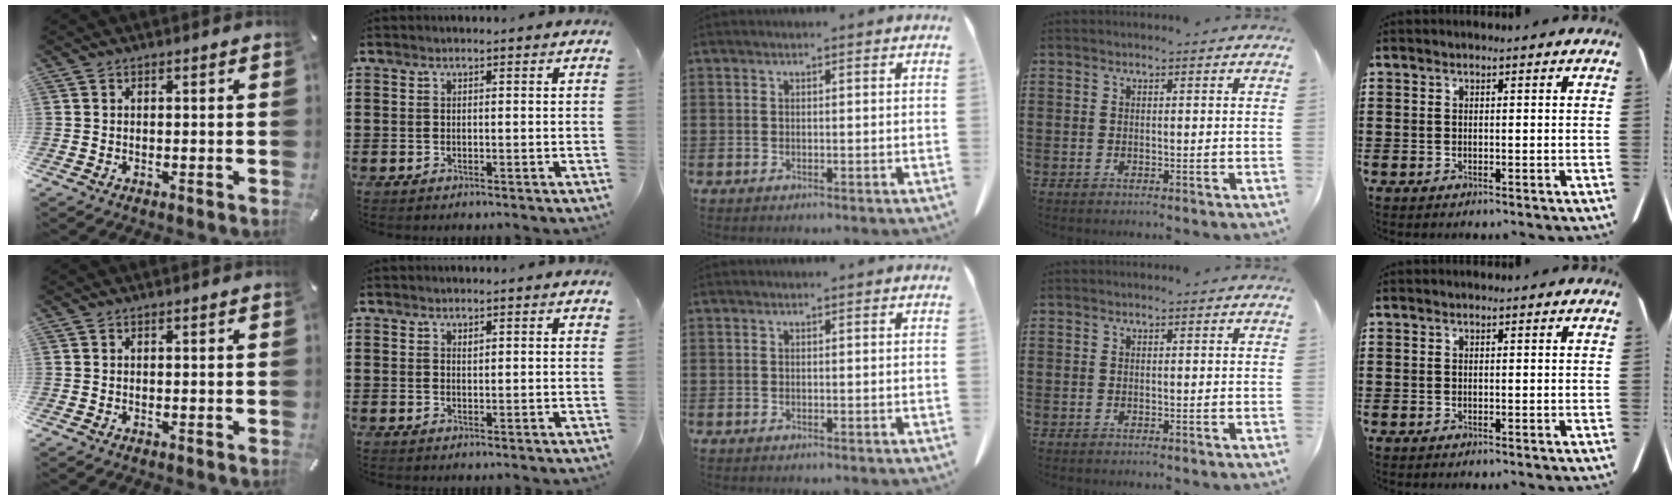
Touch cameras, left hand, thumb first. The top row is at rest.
{"index": {"total": 1.2, "force": [1.1, 0.4, 0.4], "torque": [-0.002, -0.002, 0.019]}}